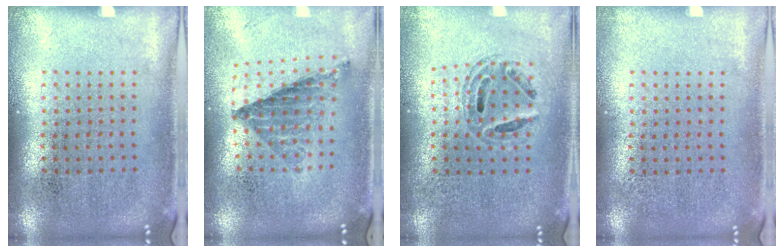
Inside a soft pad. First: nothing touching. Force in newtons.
{"total": 0.8, "press": 0.8, "slide": 0.0}
{"total": 0.6, "press": 0.6, "slide": 0.2}
{"total": 0.0}